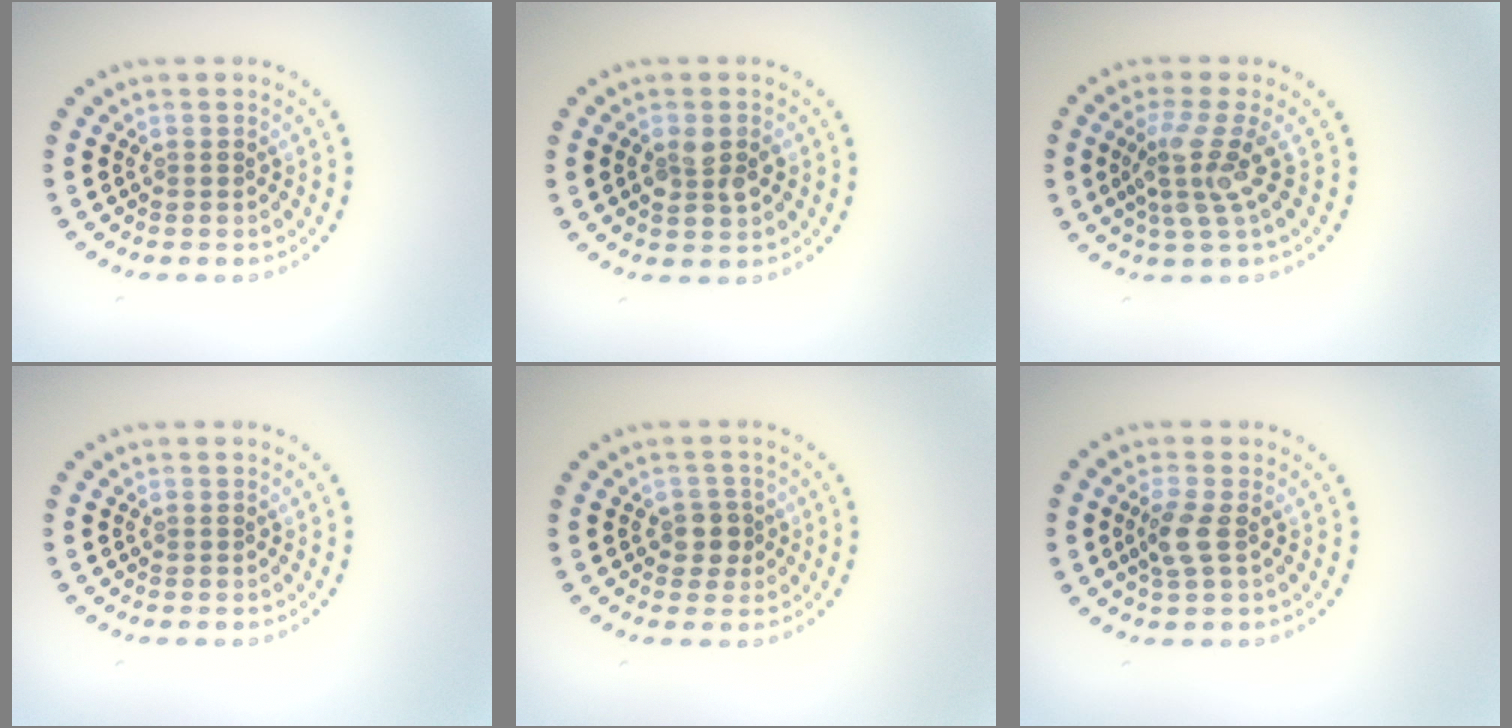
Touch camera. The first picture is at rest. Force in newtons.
{"total": 2.7, "press": 2.7, "slide": 0.3}
{"total": 3.5, "press": 2.5, "slide": 2.5}
{"total": 0.0}
{"total": 2.0, "press": 1.8, "slide": 0.9}
{"total": 2.1, "press": 2.0, "slide": 0.8}